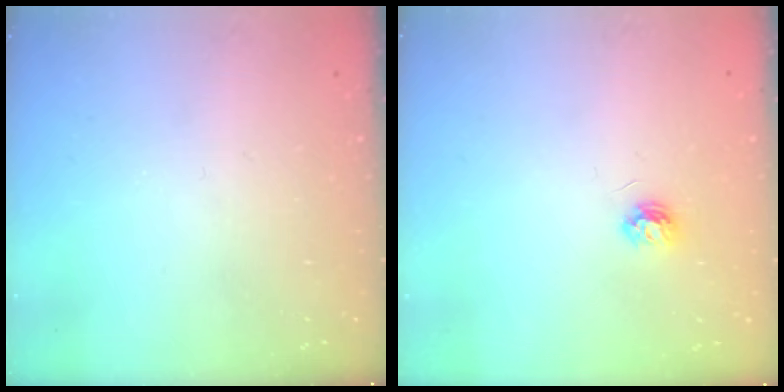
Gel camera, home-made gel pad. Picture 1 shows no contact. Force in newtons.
{"total": 3.9, "press": 3.8, "slide": 0.5}